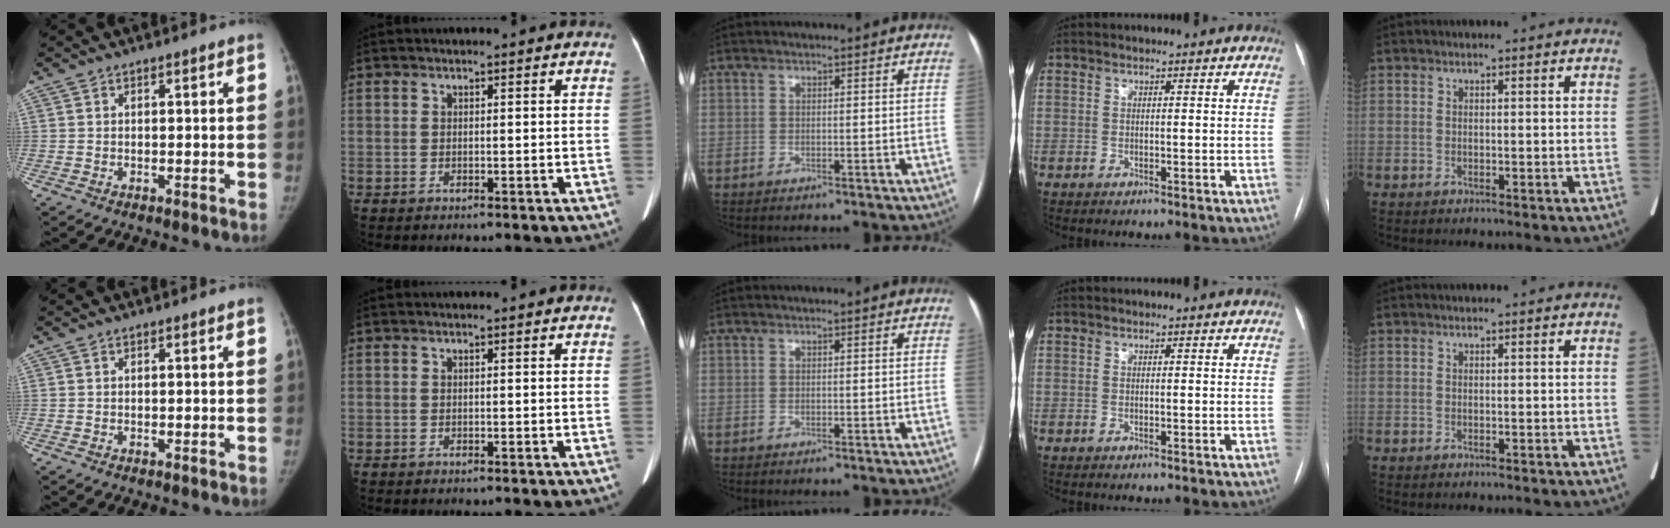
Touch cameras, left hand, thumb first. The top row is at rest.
{}